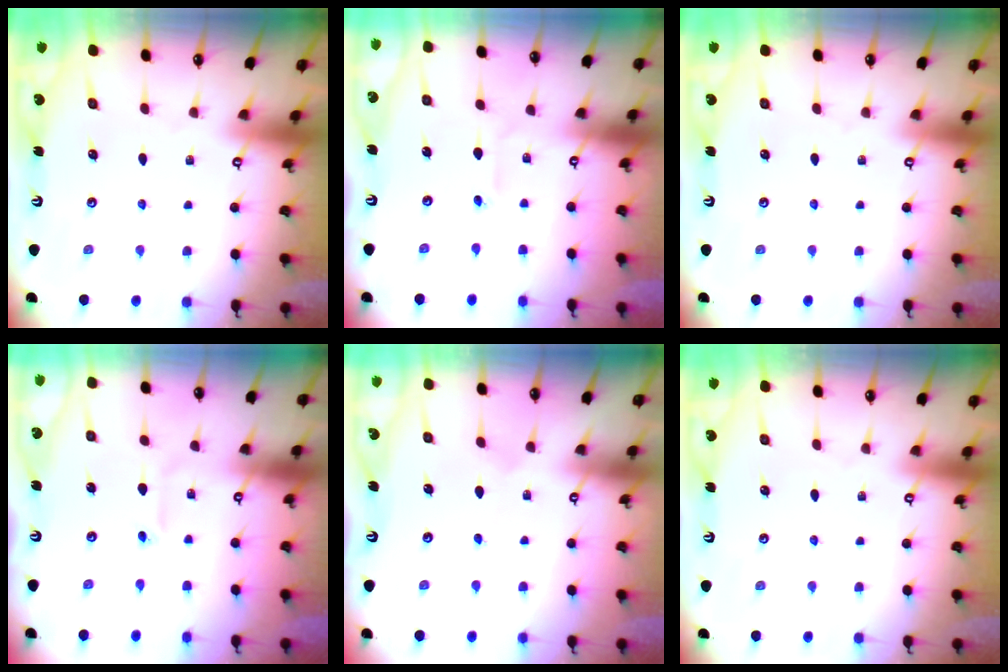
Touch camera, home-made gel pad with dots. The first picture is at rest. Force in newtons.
{"total": 1.9, "press": 1.8, "slide": 0.4}
{"total": 0.0}
{"total": 2.2, "press": 2.2, "slide": 0.3}
{"total": 3.1, "press": 3.1, "slide": 0.4}
{"total": 0.0}